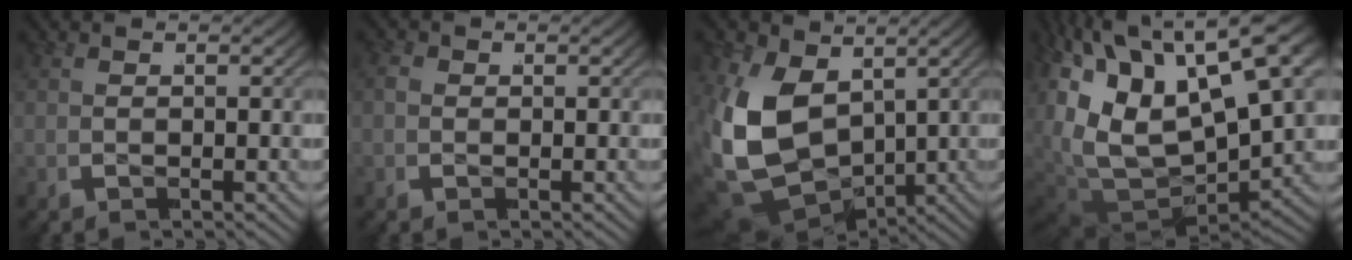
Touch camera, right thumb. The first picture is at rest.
{"total": 1.4, "force": [0.0, 1.3, 0.5], "torque": [-0.016, -0.005, -0.002]}
{"total": 16.1, "force": [-1.6, 12.0, 10.6], "torque": [-0.282, -0.065, 0.000]}
{"total": 16.5, "force": [0.3, 10.1, 13.0], "torque": [-0.257, -0.020, 0.012]}